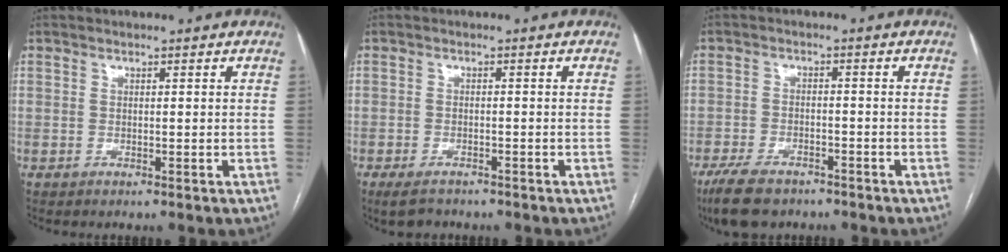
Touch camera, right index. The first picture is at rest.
{"total": 3.8, "force": [-3.0, 1.7, 1.6], "torque": [-0.028, -0.005, -0.043]}
{"total": 8.5, "force": [-6.5, 3.5, 4.2], "torque": [-0.078, -0.008, -0.105]}